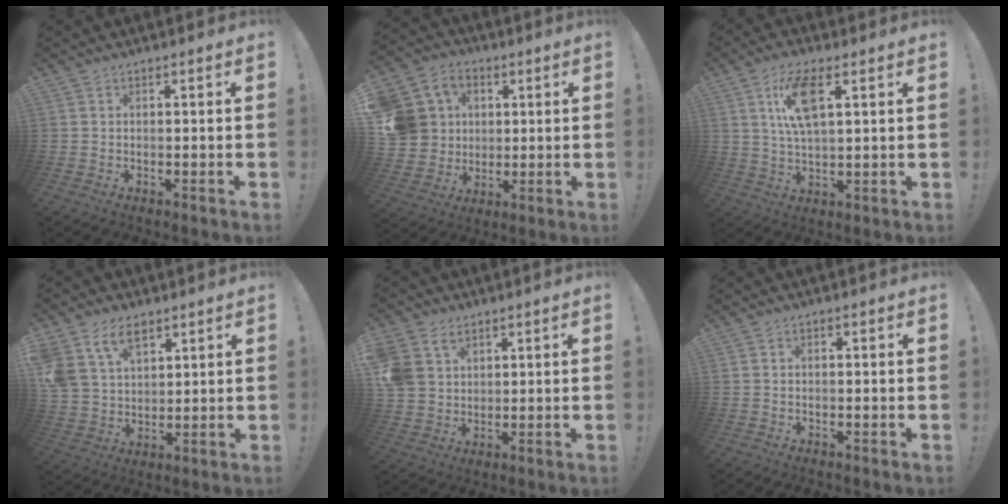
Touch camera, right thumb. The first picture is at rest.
{"total": 13.5, "force": [1.9, 12.5, 4.6], "torque": [-0.071, 0.000, 0.052]}
{"total": 11.4, "force": [4.3, 4.6, 9.5], "torque": [-0.167, -0.003, 0.075]}
{"total": 12.3, "force": [7.5, 7.7, 6.0], "torque": [-0.115, -0.037, 0.147]}
{"total": 9.1, "force": [4.5, 7.1, 3.6], "torque": [-0.078, -0.020, 0.092]}
{"total": 0.6, "force": [-0.3, 0.4, 0.3], "torque": [-0.004, 0.002, -0.006]}